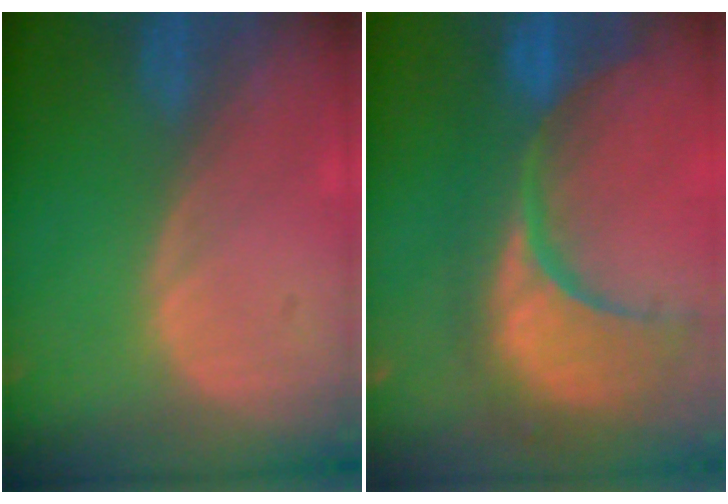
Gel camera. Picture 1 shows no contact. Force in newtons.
{"total": 14.3, "press": 12.0, "slide": 7.8}